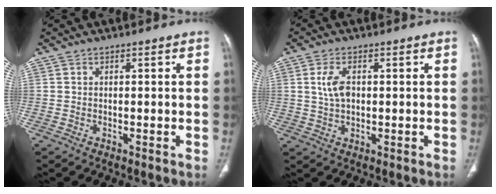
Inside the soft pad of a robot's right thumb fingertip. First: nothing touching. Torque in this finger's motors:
{"motor_torque": [-0.44, 0.02, 0.85, 0.14, 0.05]}